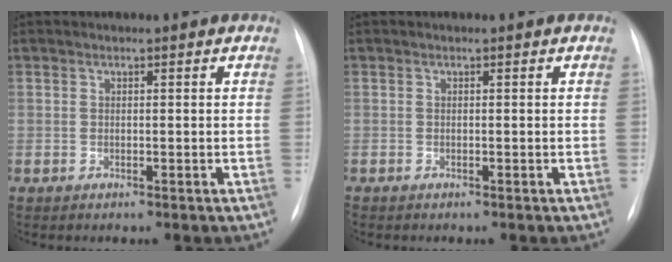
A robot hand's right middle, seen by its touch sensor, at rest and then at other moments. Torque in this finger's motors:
{"motor_torque": [-0.20, 0.20, 0.00, 0.00]}